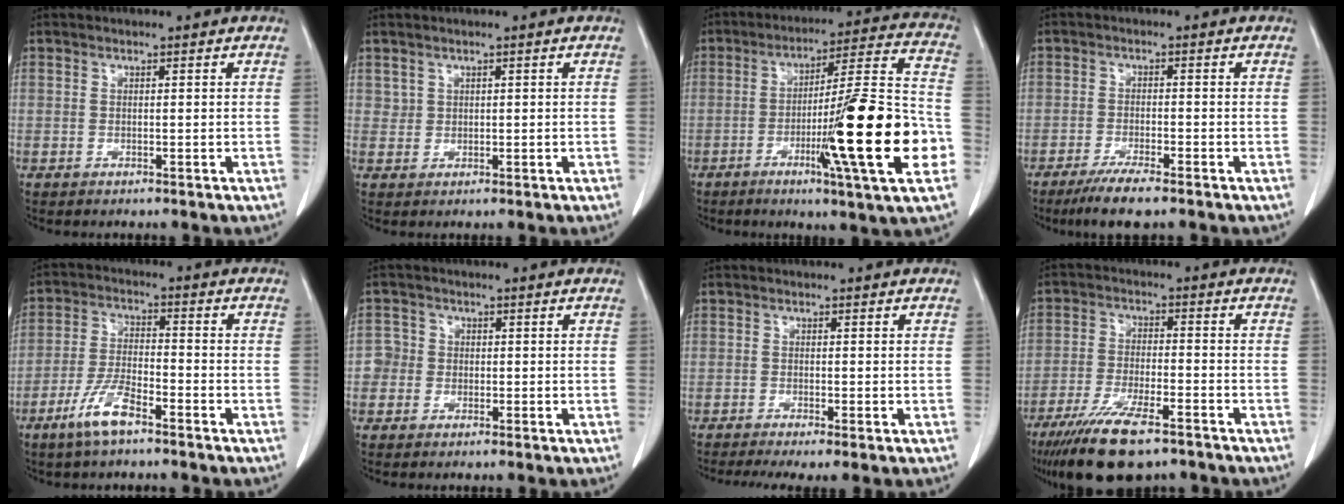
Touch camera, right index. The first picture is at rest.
{"total": 1.1, "force": [0.7, 0.9, 0.1], "torque": [0.004, 0.004, 0.012]}
{"total": 21.7, "force": [-6.0, -0.3, 20.8], "torque": [-0.288, -0.009, -0.095]}
{"total": 5.5, "force": [-4.0, 0.6, 3.7], "torque": [-0.071, -0.013, -0.070]}
{"total": 7.0, "force": [-4.6, 1.4, 5.0], "torque": [-0.108, -0.006, -0.091]}
{"total": 2.4, "force": [-0.6, 2.3, -0.1], "torque": [0.012, 0.009, -0.018]}
{"total": 4.8, "force": [-3.3, 0.5, 3.5], "torque": [-0.054, -0.013, -0.053]}
{"total": 12.5, "force": [-8.9, 2.8, 8.3], "torque": [-0.151, -0.028, -0.152]}